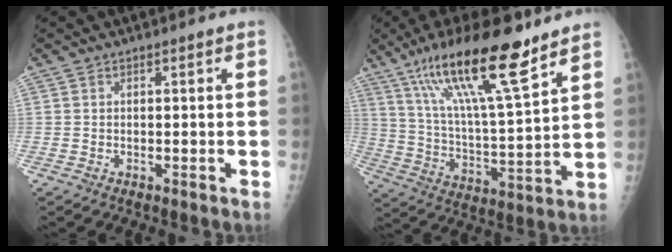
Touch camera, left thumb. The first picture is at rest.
{"total": 20.8, "force": [13.6, 3.6, 15.4], "torque": [-0.263, -0.052, 0.243]}